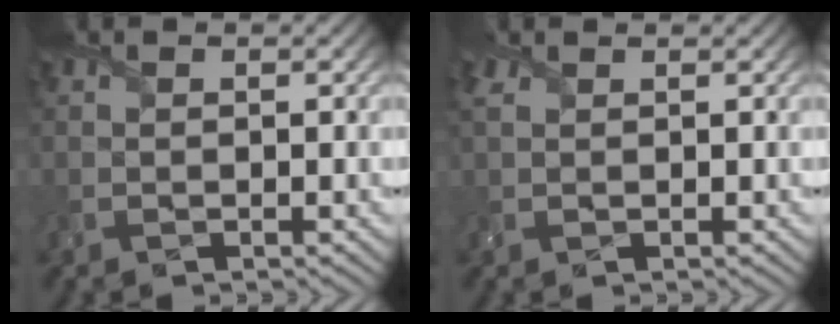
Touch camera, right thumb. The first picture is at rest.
{"total": 1.6, "force": [1.3, 0.7, 0.7], "torque": [-0.022, 0.007, 0.029]}